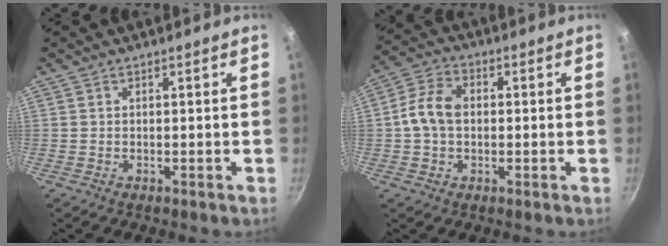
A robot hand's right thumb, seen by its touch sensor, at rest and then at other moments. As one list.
[{"total": 8.0, "force": [0.1, 5.7, 5.6], "torque": [-0.103, 0.022, -0.005]}]